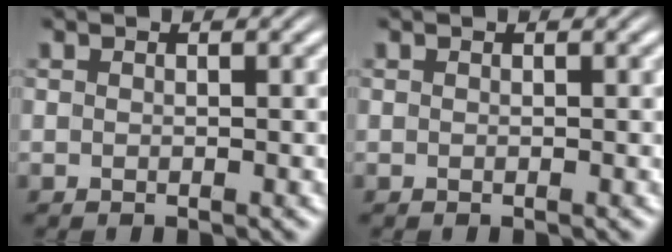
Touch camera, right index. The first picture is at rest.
{"total": 0.0}